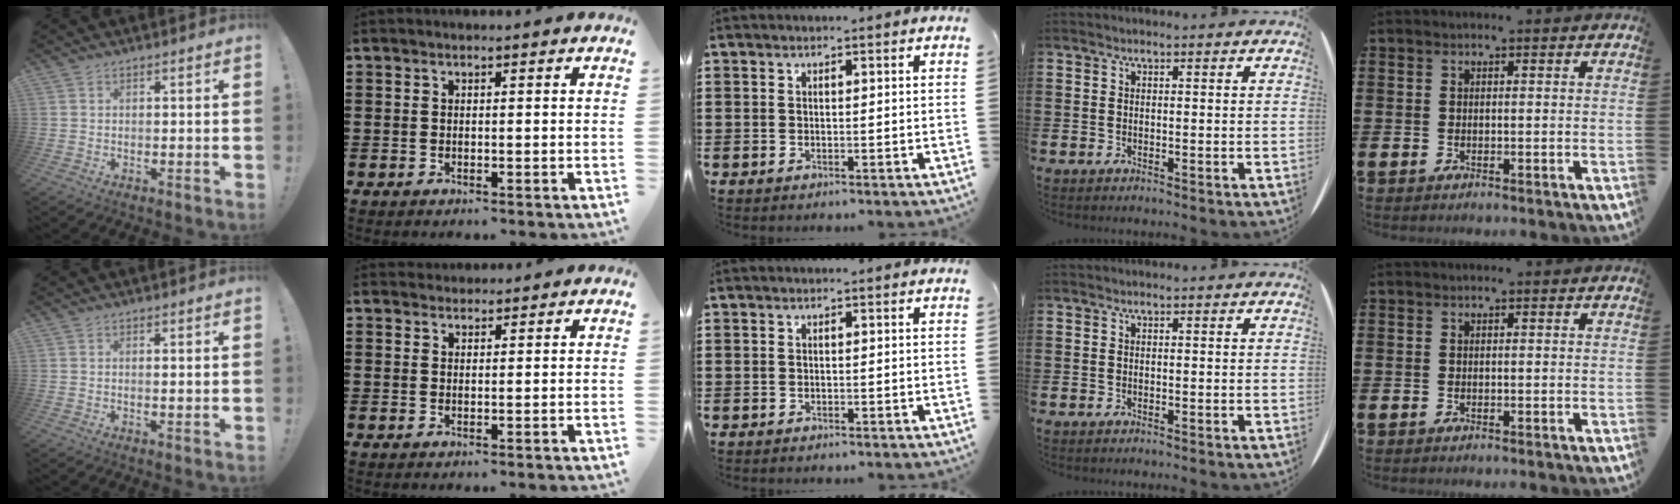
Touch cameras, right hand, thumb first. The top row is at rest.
{"thumb": {"total": 0.9, "force": [0.5, 0.0, 0.7], "torque": [0.002, -0.007, 0.005]}, "index": {"total": 1.2, "force": [1.1, 0.3, -0.2], "torque": [0.002, 0.003, 0.022]}}